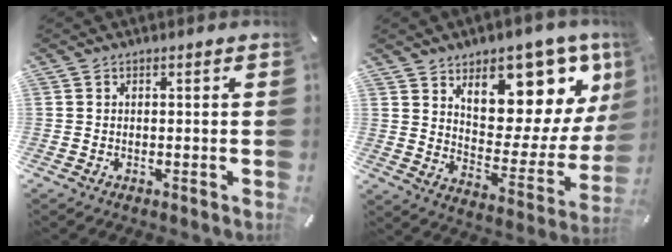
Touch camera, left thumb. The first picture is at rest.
{"total": 14.1, "force": [9.9, 8.1, 5.8], "torque": [-0.056, -0.108, 0.167]}